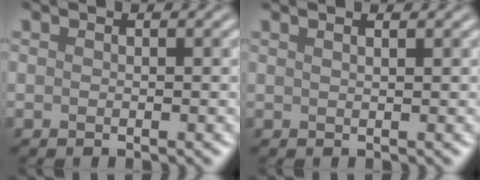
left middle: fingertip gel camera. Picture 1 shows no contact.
{"total": 1.9, "force": [1.2, 0.9, 1.2], "torque": [0.002, 0.000, -0.008]}